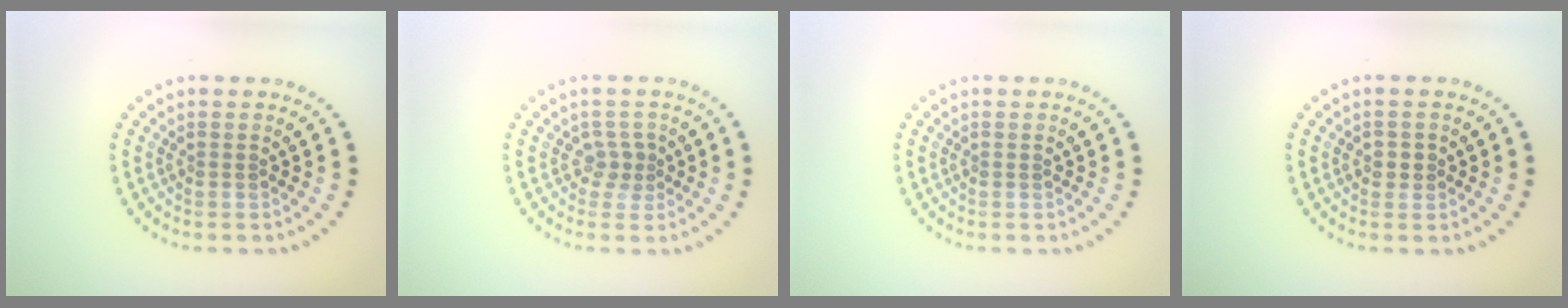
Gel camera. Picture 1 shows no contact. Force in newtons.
{"total": 1.6, "press": 1.2, "slide": 1.1}
{"total": 0.0}
{"total": 1.2, "press": 1.1, "slide": 0.5}